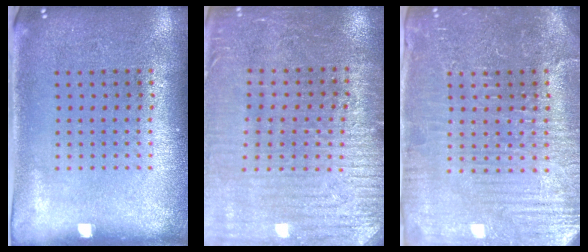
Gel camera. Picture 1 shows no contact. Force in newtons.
{"total": 3.1, "press": 3.1, "slide": 0.6}
{"total": 4.3, "press": 4.2, "slide": 1.2}